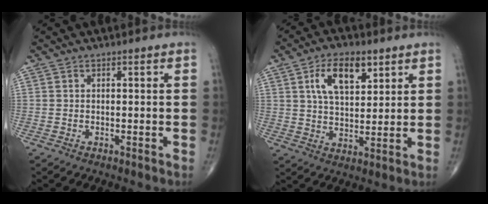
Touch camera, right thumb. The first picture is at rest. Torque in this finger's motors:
{"motor_torque": [0.78, 0.85, 0.32, -0.07, 0.06]}